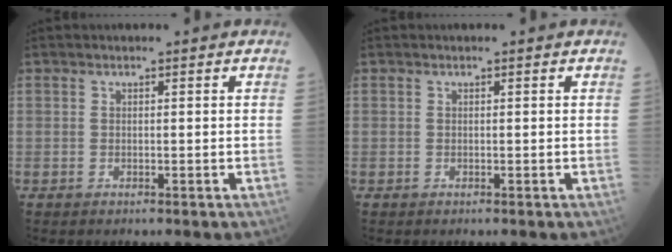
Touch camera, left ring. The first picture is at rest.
{"total": 0.0}